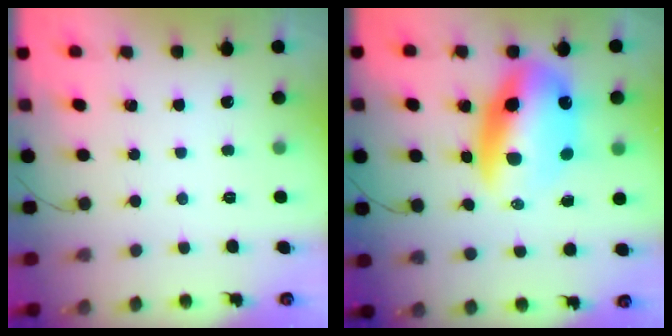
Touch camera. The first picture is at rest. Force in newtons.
{"total": 16.5, "press": 16.0, "slide": 4.2}